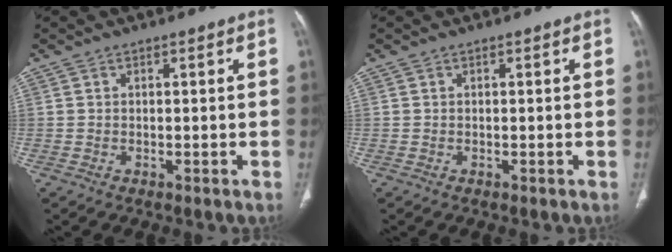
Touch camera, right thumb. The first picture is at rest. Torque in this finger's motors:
{"motor_torque": [0.10, 0.07, -0.17, 0.02, 0.05]}